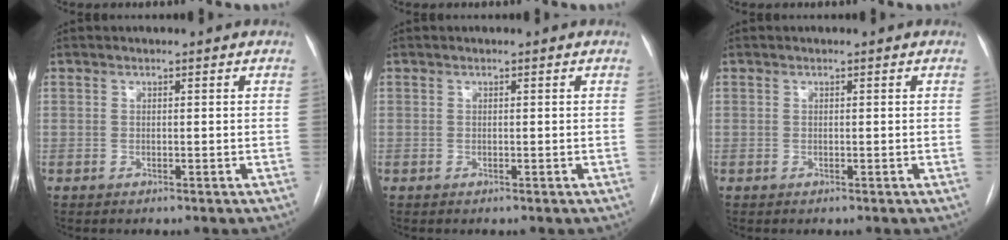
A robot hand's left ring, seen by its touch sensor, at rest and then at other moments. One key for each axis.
{"total": 0.0}
{"total": 0.0}